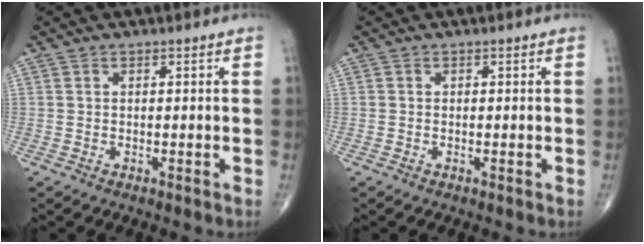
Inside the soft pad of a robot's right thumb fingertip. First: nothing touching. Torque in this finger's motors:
{"motor_torque": [0.01, 0.16, 0.24, 0.13, -0.01]}